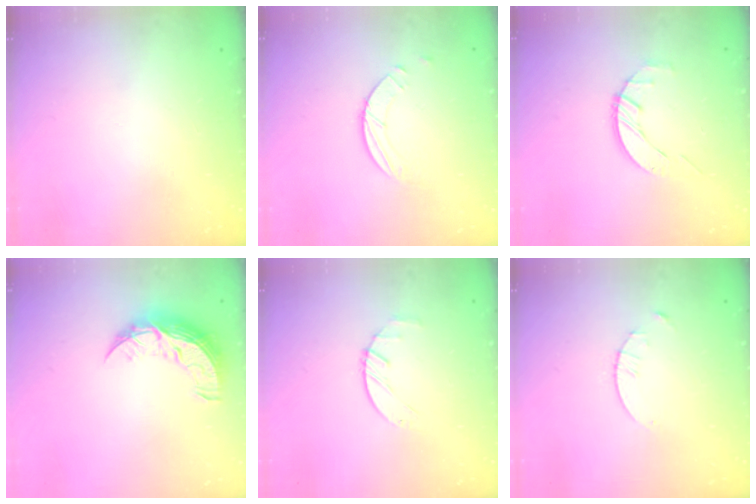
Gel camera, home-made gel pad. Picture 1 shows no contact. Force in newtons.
{"total": 2.5, "press": 2.4, "slide": 0.2}
{"total": 2.7, "press": 2.7, "slide": 0.3}
{"total": 9.7, "press": 9.7, "slide": 0.6}
{"total": 1.9, "press": 1.9, "slide": 0.3}
{"total": 1.3, "press": 1.3, "slide": 0.2}